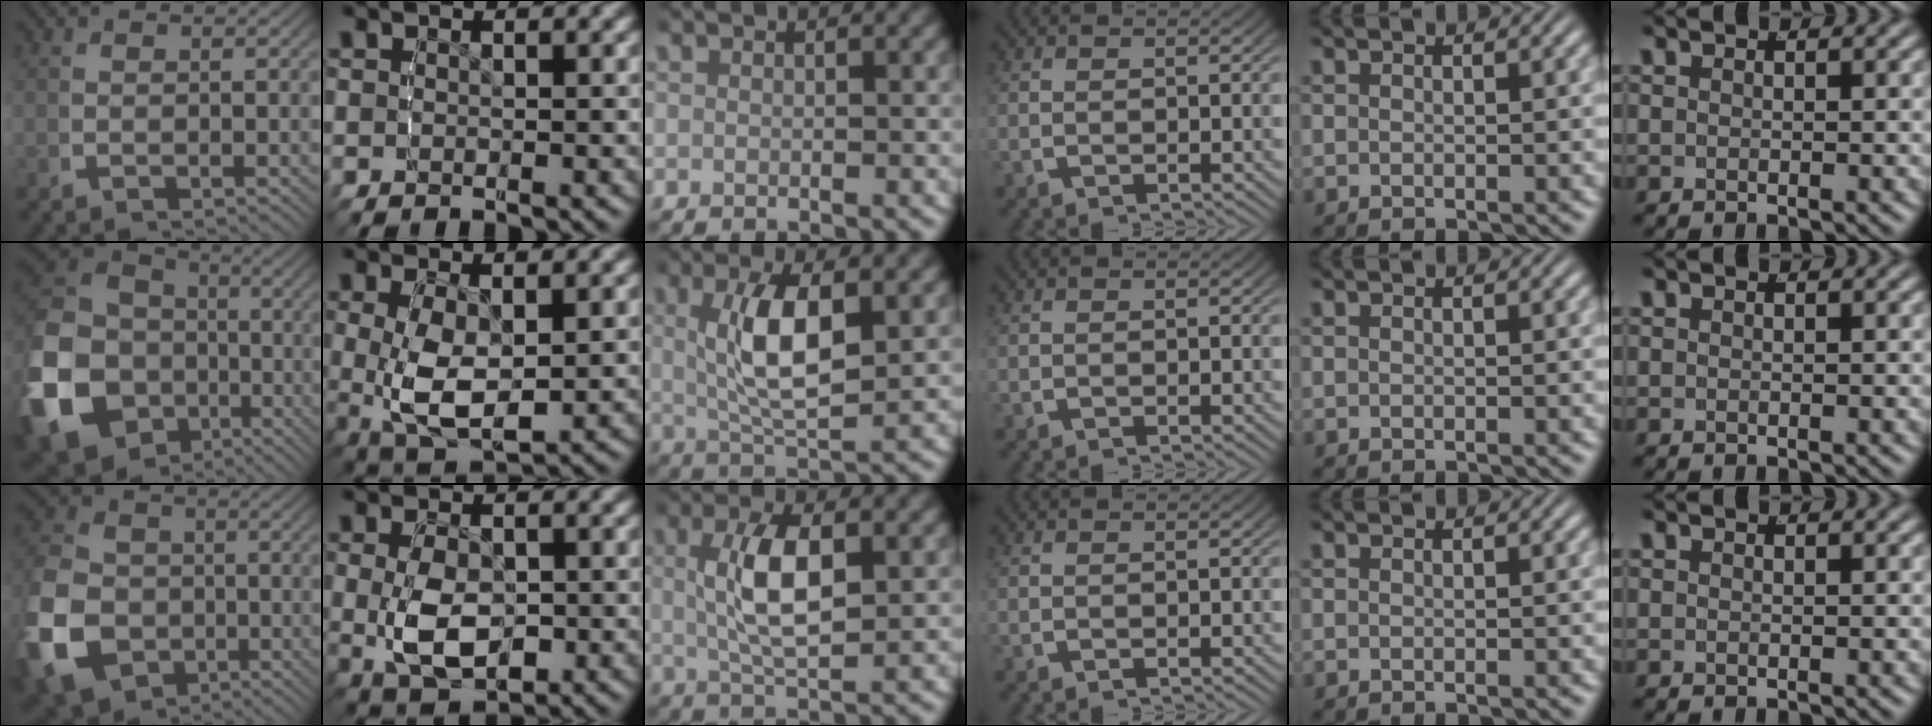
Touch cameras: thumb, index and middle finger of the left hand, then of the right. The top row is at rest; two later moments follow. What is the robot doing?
{"motion": "lift_and_place", "object": "bottle cap"}